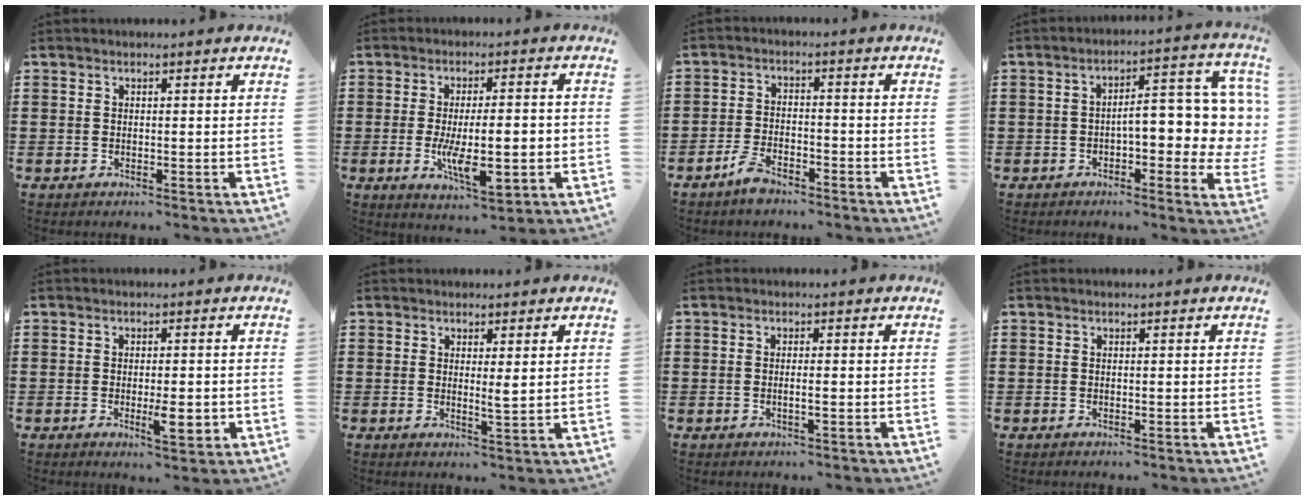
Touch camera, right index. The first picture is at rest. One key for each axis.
{"total": 9.2, "fx": -1.4, "fy": 2.7, "fz": 8.7, "tx": -0.150, "ty": -0.007, "tz": -0.022}
{"total": 3.9, "fx": -3.1, "fy": 1.3, "fz": 1.8, "tx": -0.045, "ty": 0.005, "tz": -0.063}
{"total": 8.2, "fx": 0.5, "fy": 3.7, "fz": 7.3, "tx": -0.098, "ty": -0.021, "tz": -0.002}
{"total": 4.7, "fx": -1.2, "fy": 1.4, "fz": 4.3, "tx": -0.070, "ty": -0.005, "tz": -0.023}
{"total": 2.1, "fx": 1.0, "fy": 0.1, "fz": 1.9, "tx": -0.032, "ty": -0.004, "tz": 0.015}
{"total": 1.2, "fx": -0.3, "fy": -0.1, "fz": 1.2, "tx": -0.020, "ty": -0.004, "tz": -0.005}
{"total": 0.0}